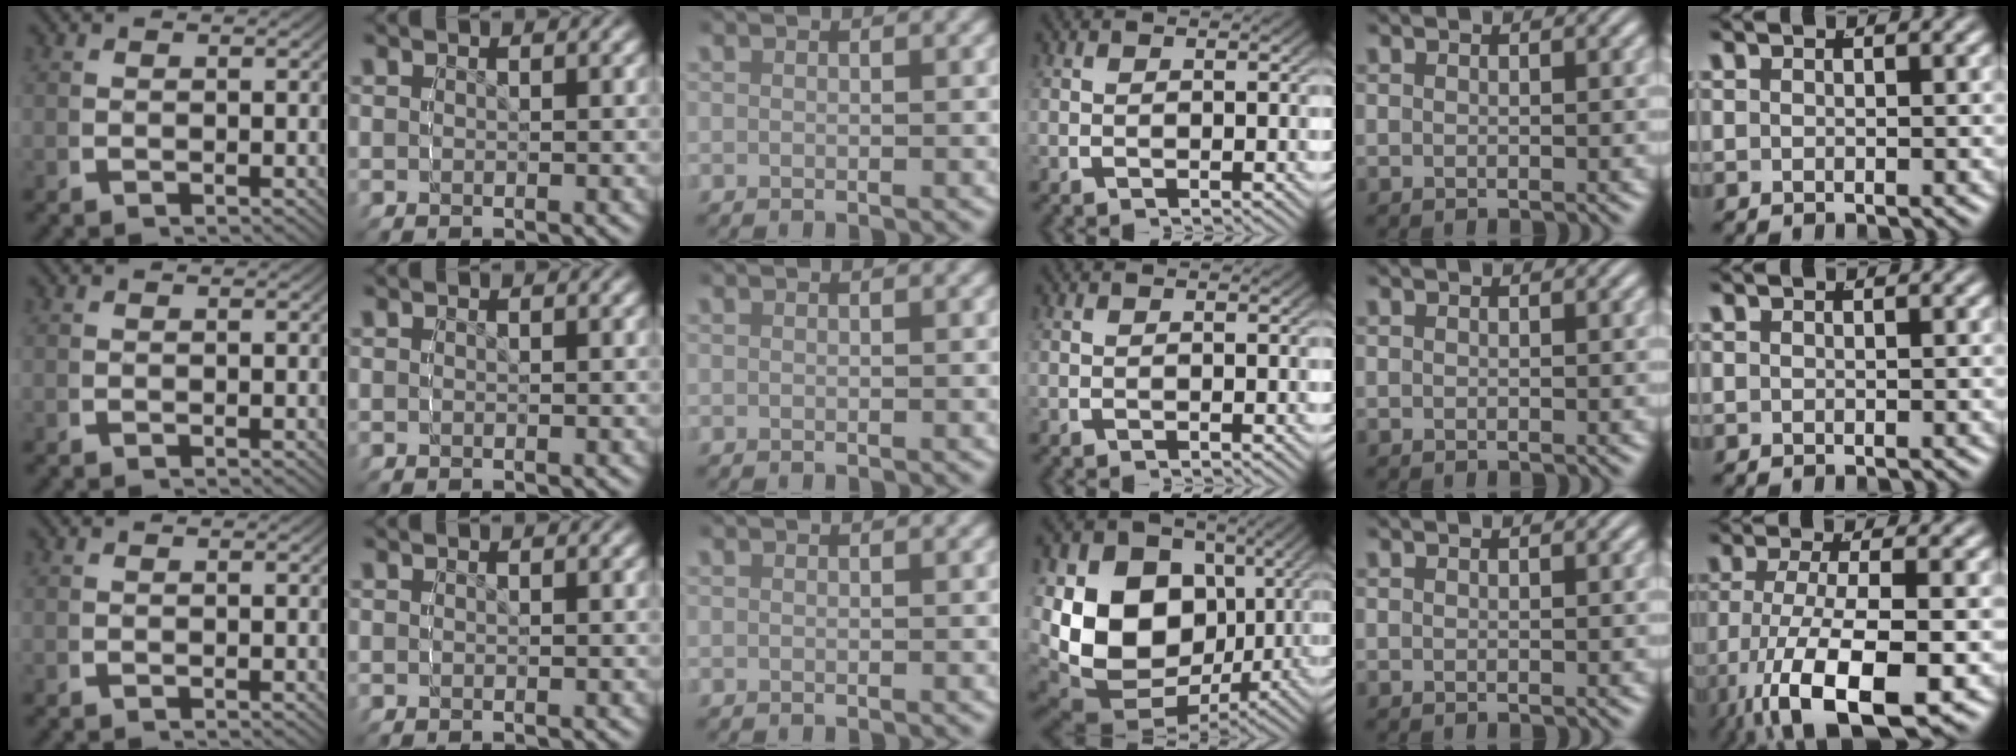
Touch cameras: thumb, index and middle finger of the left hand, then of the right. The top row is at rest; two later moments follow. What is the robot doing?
{"motion": "grasp_and_lifting", "object": "cloth"}